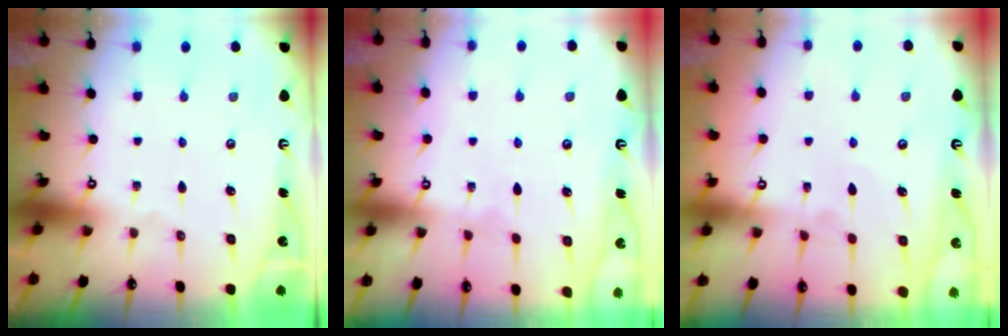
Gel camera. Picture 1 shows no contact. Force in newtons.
{"total": 4.2, "press": 4.2, "slide": 0.1}
{"total": 4.0, "press": 4.0, "slide": 0.6}